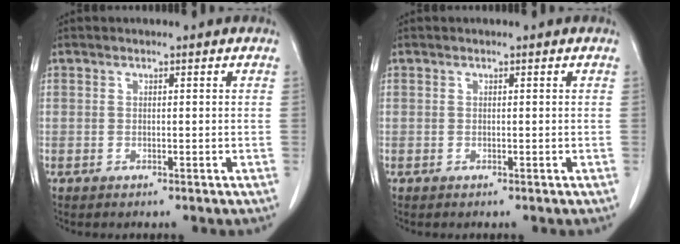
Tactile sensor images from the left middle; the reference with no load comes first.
{"total": 0.0}